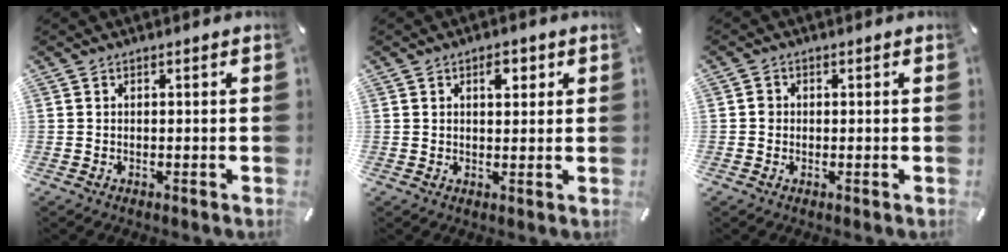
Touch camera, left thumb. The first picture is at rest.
{"total": 3.7, "force": [1.5, 2.2, 2.6], "torque": [-0.024, -0.006, 0.018]}
{"total": 1.4, "force": [-0.2, 1.3, 0.5], "torque": [-0.009, 0.006, -0.006]}